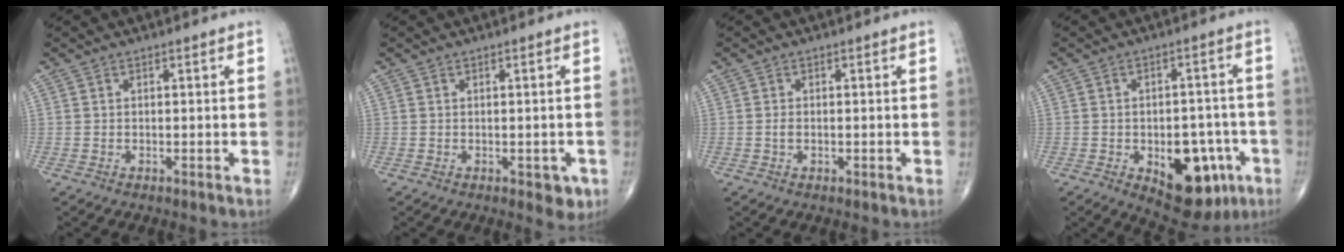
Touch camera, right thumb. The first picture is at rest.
{"total": 3.1, "force": [-1.0, 1.9, 2.2], "torque": [-0.006, 0.000, -0.008]}
{"total": 1.1, "force": [-0.2, 0.7, 0.9], "torque": [-0.019, -0.001, -0.004]}
{"total": 16.3, "force": [-5.9, 8.8, 12.4], "torque": [-0.126, 0.027, -0.065]}